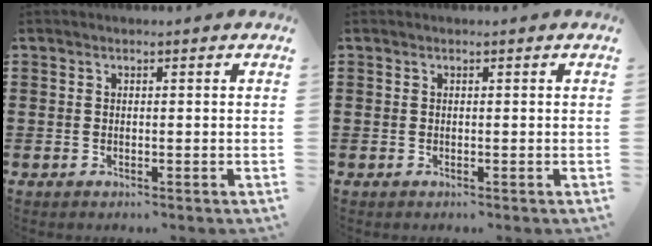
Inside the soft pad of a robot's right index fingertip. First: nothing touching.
{"total": 0.0}